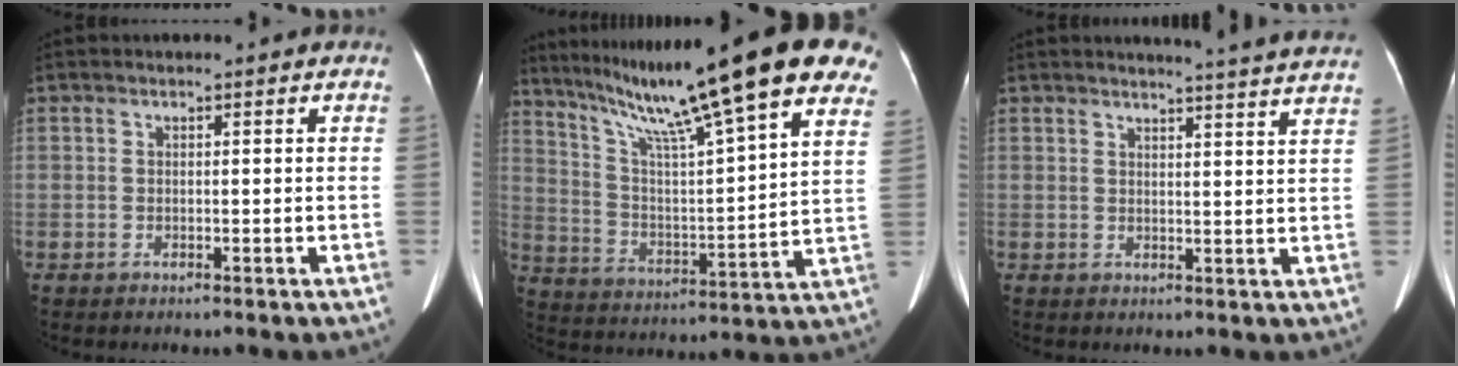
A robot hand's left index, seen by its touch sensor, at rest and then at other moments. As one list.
[{"total": 29.5, "force": [21.7, 2.1, 19.9], "torque": [-0.310, 0.002, 0.312]}, {"total": 11.4, "force": [10.9, -1.3, 2.8], "torque": [-0.033, -0.047, 0.106]}]